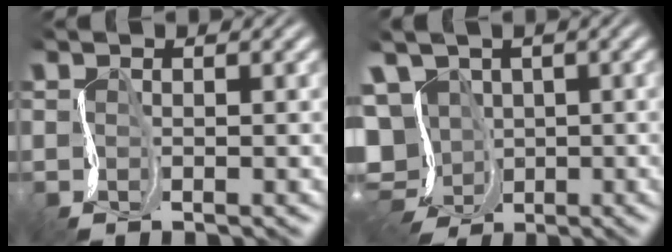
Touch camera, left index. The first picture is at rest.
{"total": 8.4, "force": [-2.0, 6.9, 4.4], "torque": [-0.076, -0.010, -0.037]}